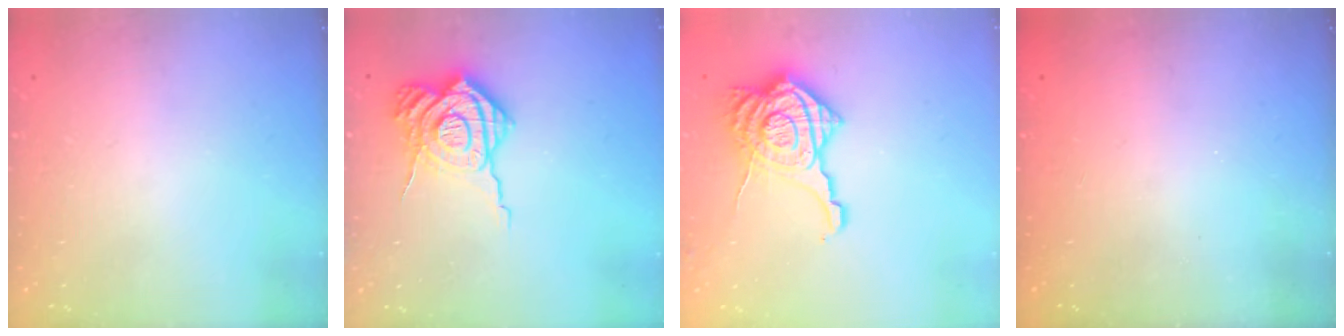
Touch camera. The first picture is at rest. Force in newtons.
{"total": 15.9, "press": 15.9, "slide": 1.5}
{"total": 15.7, "press": 15.6, "slide": 1.6}
{"total": 2.3, "press": 2.2, "slide": 0.8}